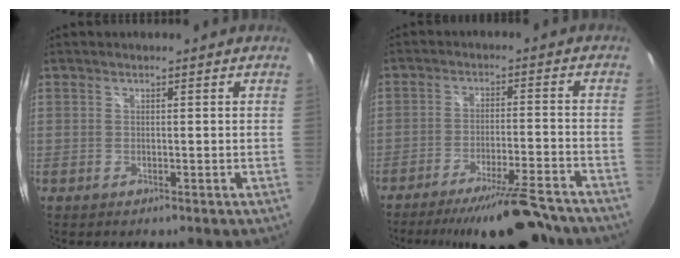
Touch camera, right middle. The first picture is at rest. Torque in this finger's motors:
{"motor_torque": [1.08, -1.06, 0.32, 0.07]}